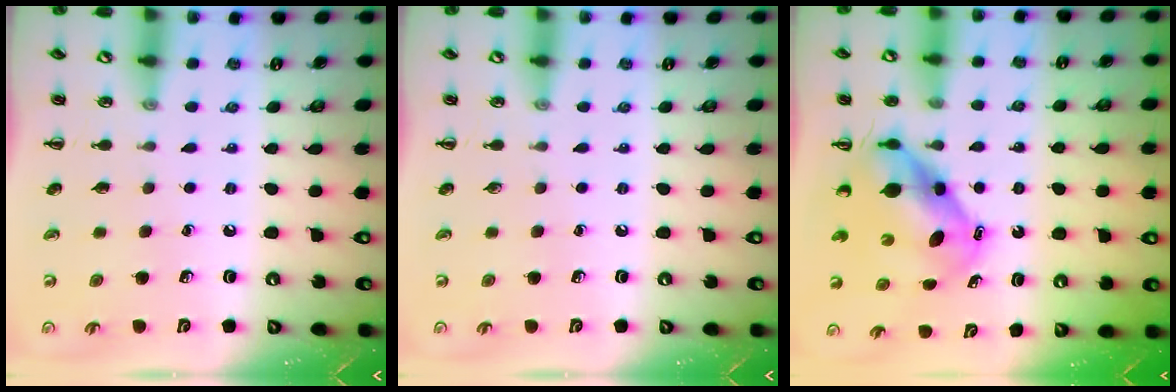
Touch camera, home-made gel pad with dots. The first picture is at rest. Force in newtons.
{"total": 0.0}
{"total": 6.4, "press": 6.2, "slide": 1.6}